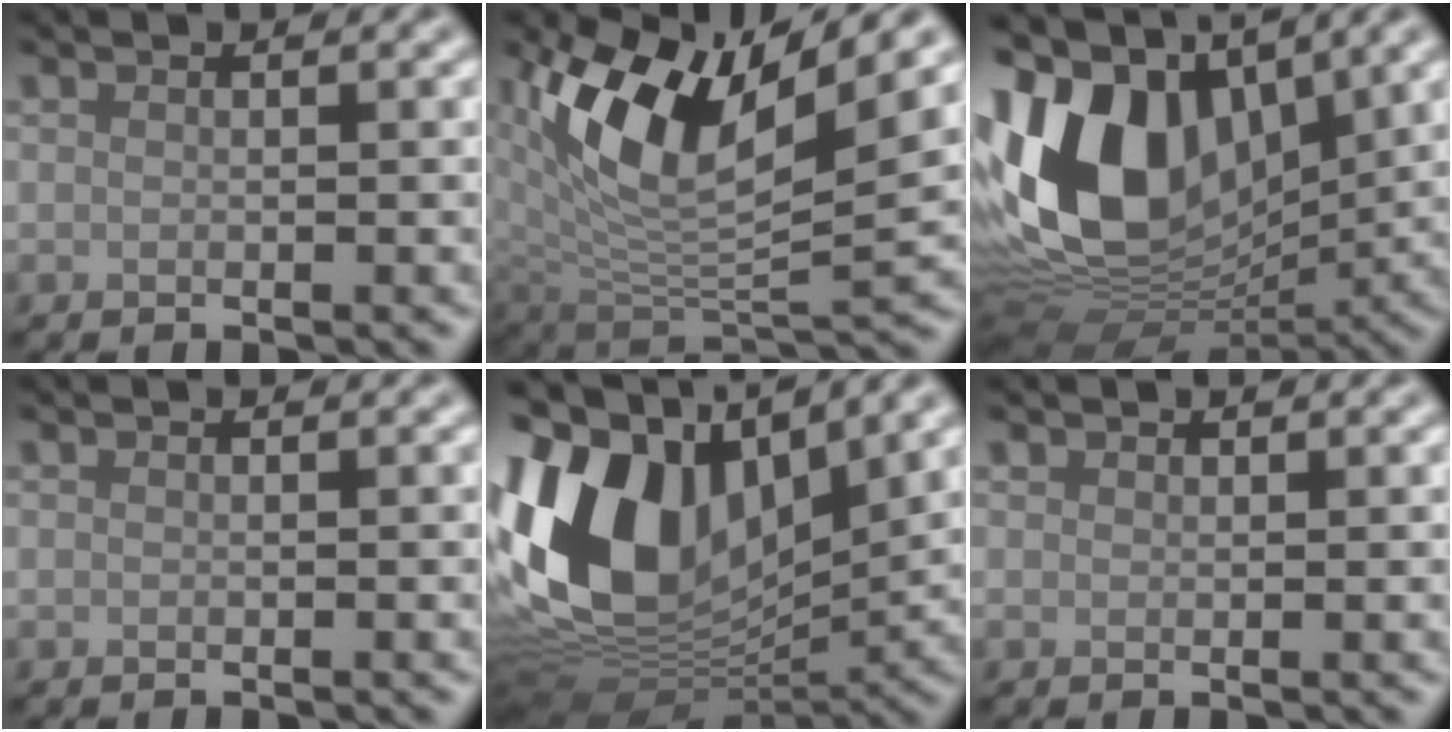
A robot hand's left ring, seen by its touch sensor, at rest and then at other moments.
{"total": 10.5, "force": [4.0, 4.8, 8.4], "torque": [-0.158, -0.010, 0.074]}
{"total": 15.2, "force": [2.0, 10.1, 11.2], "torque": [-0.242, 0.021, 0.023]}
{"total": 0.0}
{"total": 16.5, "force": [2.8, 10.2, 12.6], "torque": [-0.287, 0.020, 0.044]}
{"total": 0.0}